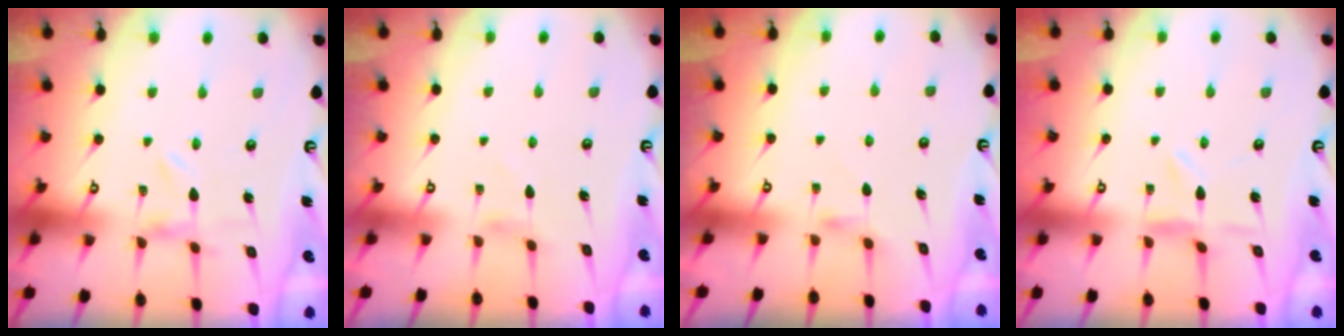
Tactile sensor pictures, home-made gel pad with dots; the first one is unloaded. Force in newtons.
{"total": 3.1, "press": 3.1, "slide": 0.5}
{"total": 2.8, "press": 2.7, "slide": 0.6}
{"total": 2.1, "press": 2.1, "slide": 0.3}